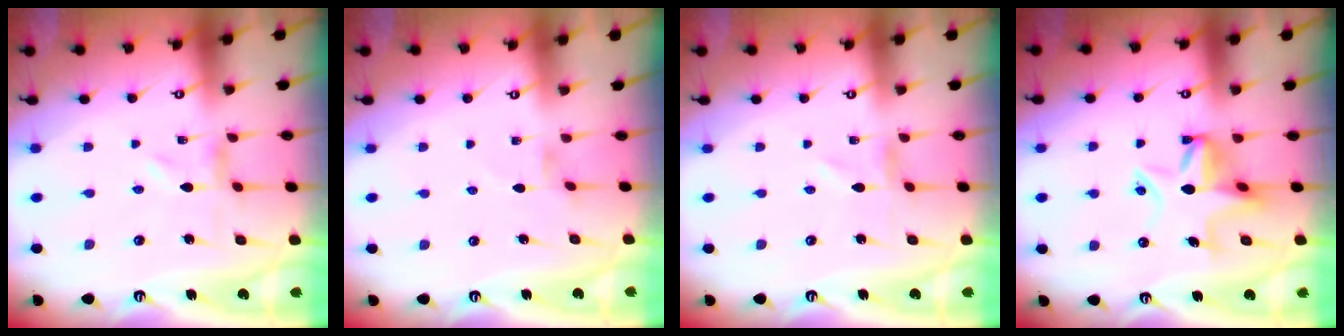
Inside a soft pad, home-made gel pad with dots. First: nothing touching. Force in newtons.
{"total": 1.4, "press": 1.4, "slide": 0.2}
{"total": 0.9, "press": 0.8, "slide": 0.1}
{"total": 8.6, "press": 8.5, "slide": 1.3}